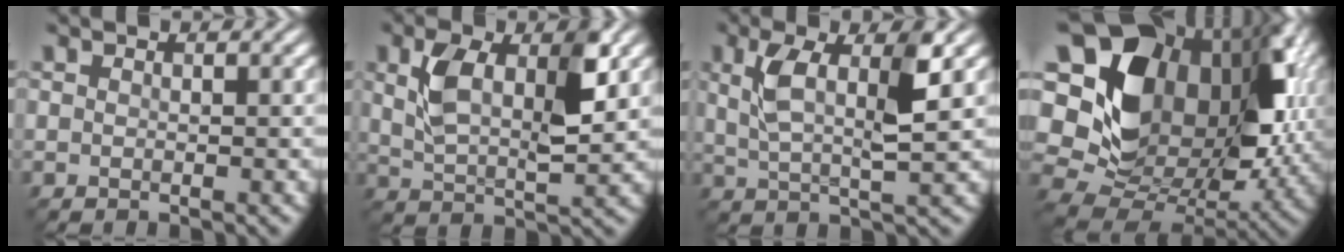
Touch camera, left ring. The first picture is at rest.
{"total": 6.1, "force": [1.8, 2.6, 5.2], "torque": [-0.109, -0.001, 0.034]}
{"total": 5.5, "force": [1.7, 1.5, 5.1], "torque": [-0.102, 0.003, 0.034]}
{"total": 17.5, "force": [4.6, 12.9, 10.8], "torque": [-0.197, 0.034, 0.089]}